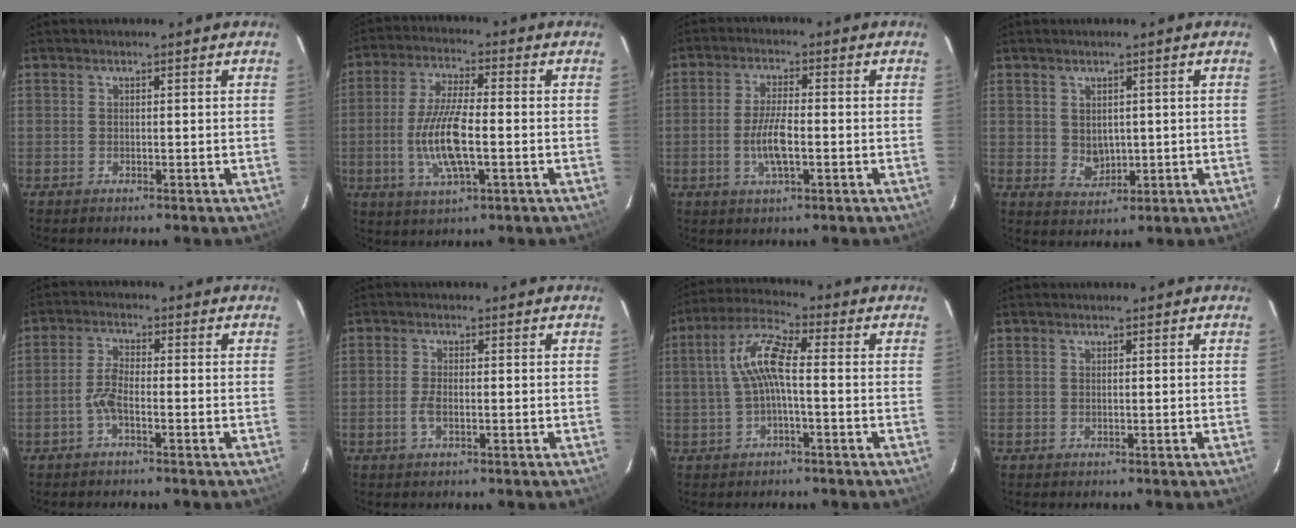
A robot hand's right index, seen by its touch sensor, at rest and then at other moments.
{"total": 11.1, "force": [-2.2, 3.1, 10.5], "torque": [-0.214, -0.005, -0.044]}
{"total": 6.4, "force": [-1.6, 1.8, 5.9], "torque": [-0.120, -0.002, -0.032]}
{"total": 3.7, "force": [0.6, 3.1, 1.9], "torque": [-0.031, -0.001, 0.022]}
{"total": 3.3, "force": [-1.7, 0.9, 2.6], "torque": [-0.065, 0.008, -0.036]}
{"total": 2.5, "force": [-0.8, 1.0, 2.2], "torque": [-0.049, -0.001, -0.016]}
{"total": 7.7, "force": [-0.4, 1.8, 7.4], "torque": [-0.164, 0.019, -0.008]}
{"total": 0.0}